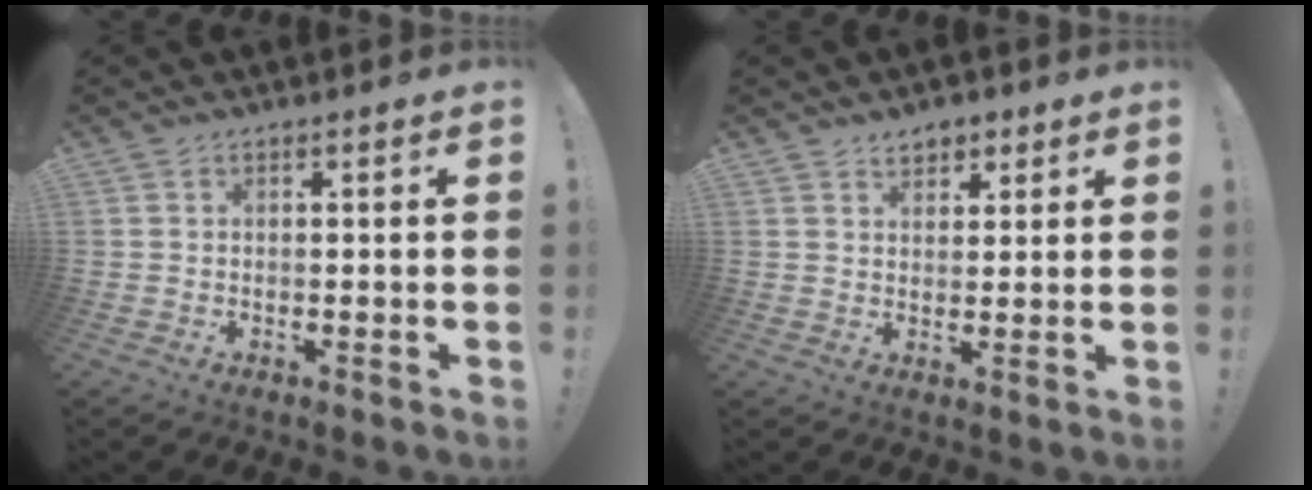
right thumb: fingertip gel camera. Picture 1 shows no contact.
{"total": 4.2, "force": [2.8, 2.9, 1.3], "torque": [-0.006, -0.011, 0.049]}